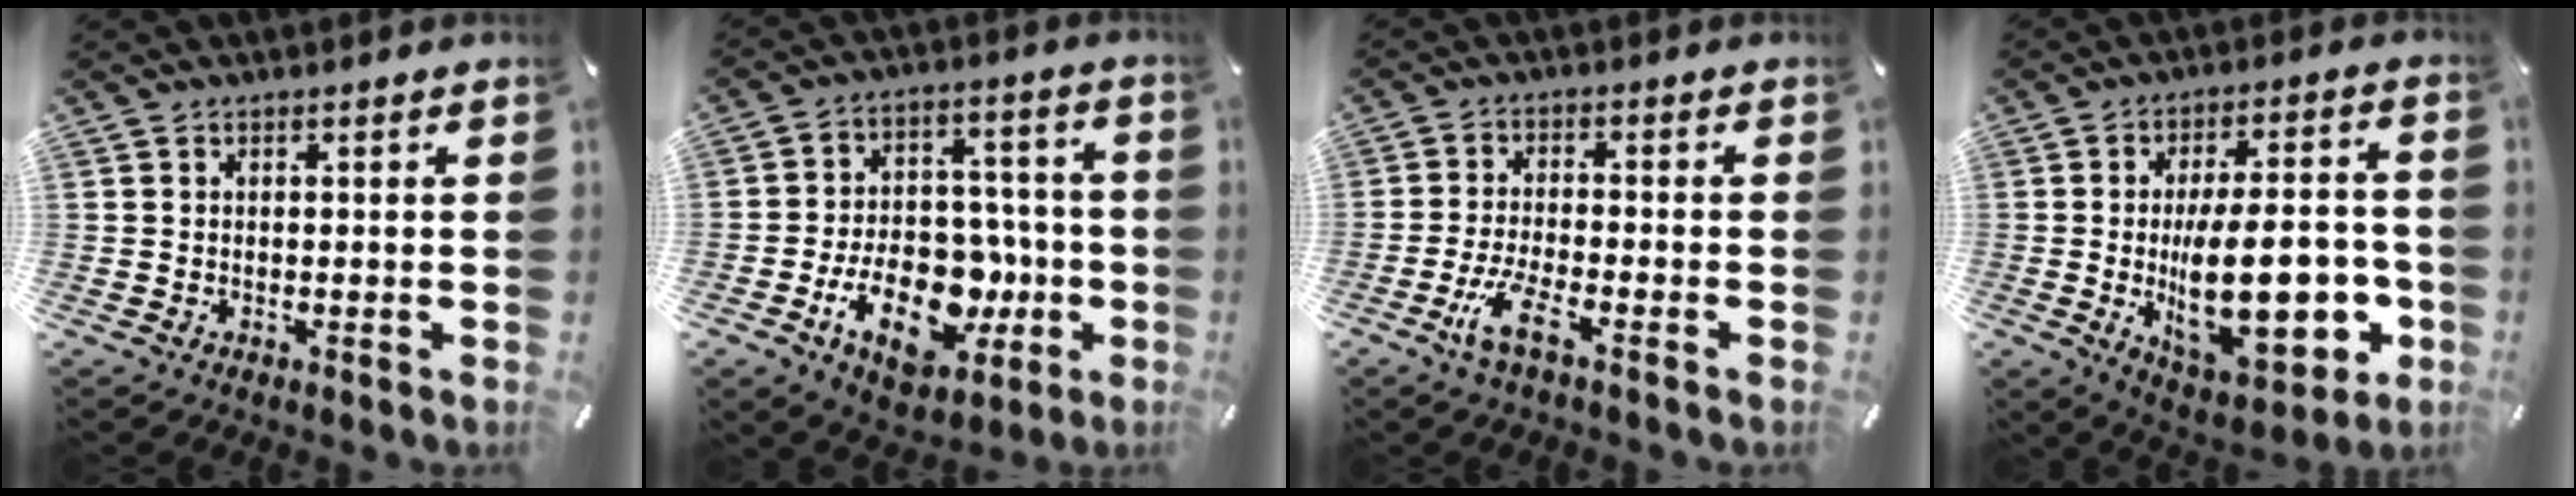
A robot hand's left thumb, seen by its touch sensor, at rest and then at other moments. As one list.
[{"total": 18.0, "force": [-5.9, 11.9, 12.1], "torque": [-0.199, 0.024, -0.088]}, {"total": 7.0, "force": [-3.8, 1.7, 5.7], "torque": [-0.119, 0.001, -0.071]}, {"total": 23.8, "force": [-3.6, 10.8, 20.9], "torque": [-0.326, -0.012, -0.043]}]